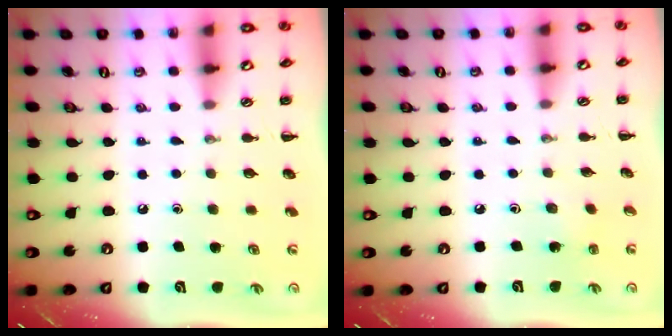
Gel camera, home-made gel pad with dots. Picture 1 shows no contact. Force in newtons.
{"total": 1.1, "press": 1.0, "slide": 0.5}